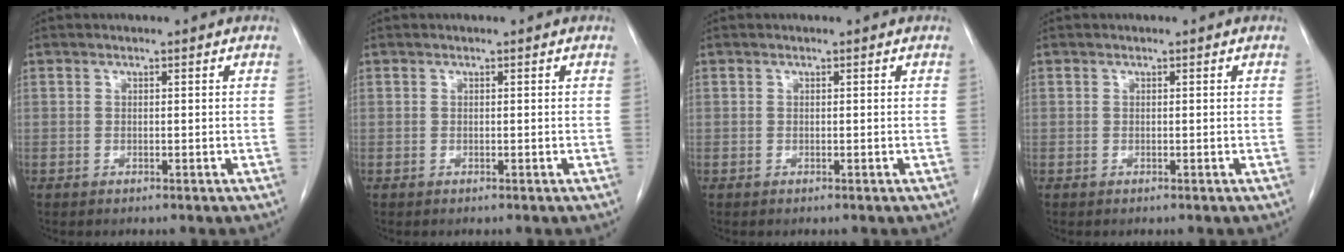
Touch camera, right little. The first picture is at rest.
{"total": 0.0}
{"total": 0.0}
{"total": 0.0}